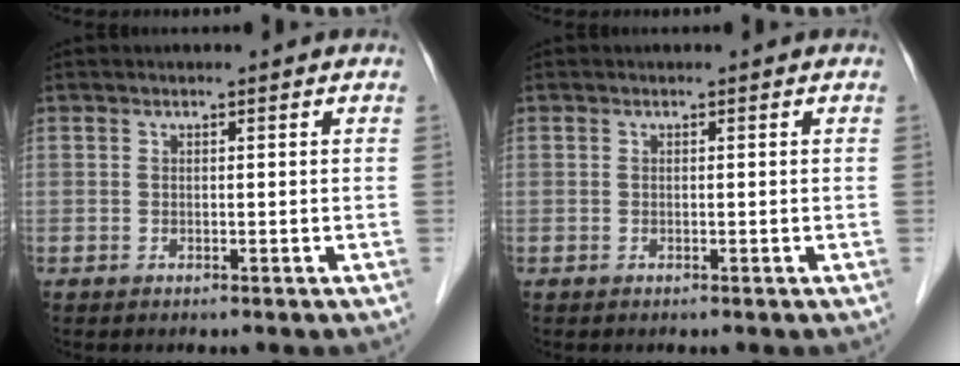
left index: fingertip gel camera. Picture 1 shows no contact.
{"total": 0.0}